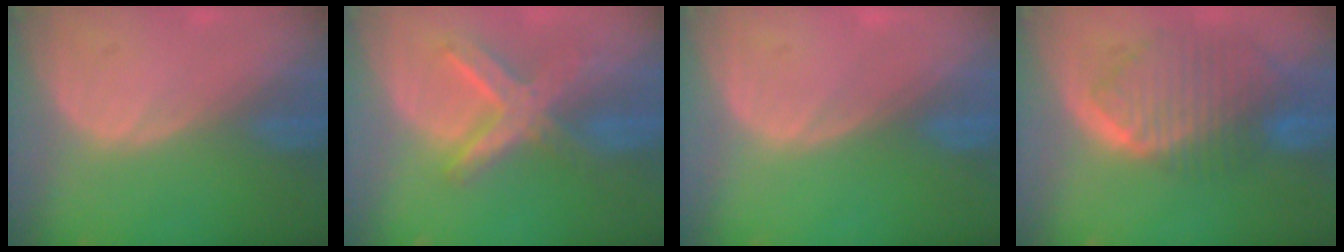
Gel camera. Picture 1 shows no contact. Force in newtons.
{"total": 8.2, "press": 7.1, "slide": 4.1}
{"total": 0.0}
{"total": 9.9, "press": 8.4, "slide": 5.2}